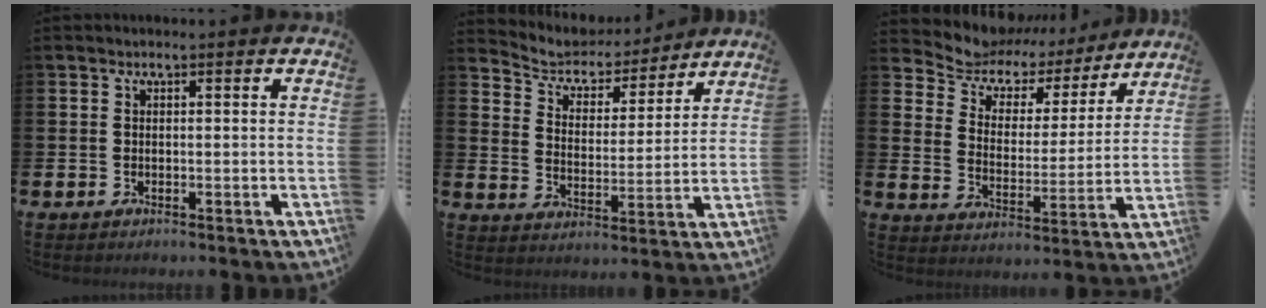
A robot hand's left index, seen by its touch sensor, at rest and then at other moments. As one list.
[{"total": 5.3, "force": [4.9, 1.9, 0.3], "torque": [-0.039, -0.045, 0.079]}, {"total": 7.1, "force": [6.0, 3.6, 1.3], "torque": [-0.057, -0.047, 0.101]}]